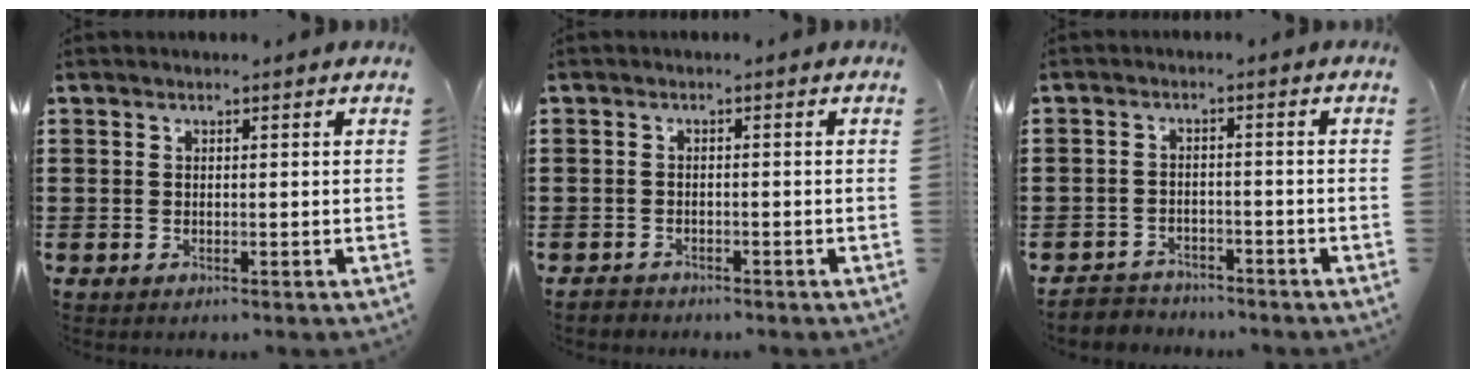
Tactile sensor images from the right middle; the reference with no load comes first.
{"total": 1.1, "force": [-1.1, 0.4, -0.1], "torque": [-0.002, 0.002, -0.024]}
{"total": 3.0, "force": [-2.9, 0.7, -0.3], "torque": [-0.003, -0.002, -0.064]}